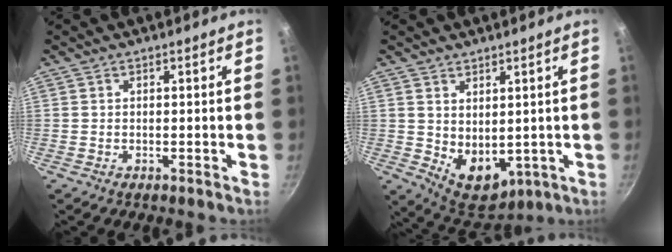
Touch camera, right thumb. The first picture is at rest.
{"total": 8.5, "force": [1.0, 5.7, 6.2], "torque": [-0.069, -0.024, 0.040]}